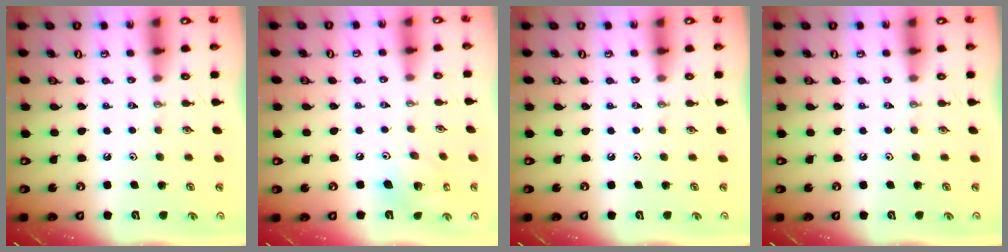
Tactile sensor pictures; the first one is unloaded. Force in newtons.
{"total": 11.2, "press": 11.0, "slide": 2.0}
{"total": 0.0}
{"total": 0.0}